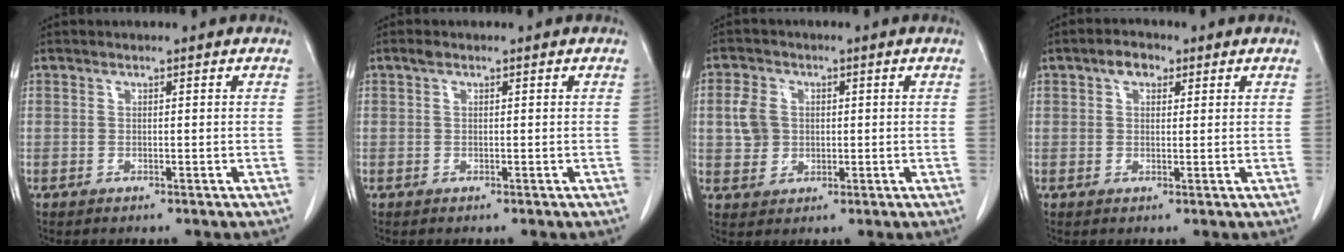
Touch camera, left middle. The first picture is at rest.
{"total": 0.6, "force": [0.3, 0.3, 0.4], "torque": [-0.010, 0.007, 0.005]}
{"total": 4.7, "force": [0.6, 4.0, 2.4], "torque": [-0.061, 0.011, 0.015]}
{"total": 3.0, "force": [1.5, 1.8, 1.8], "torque": [-0.033, 0.013, 0.024]}